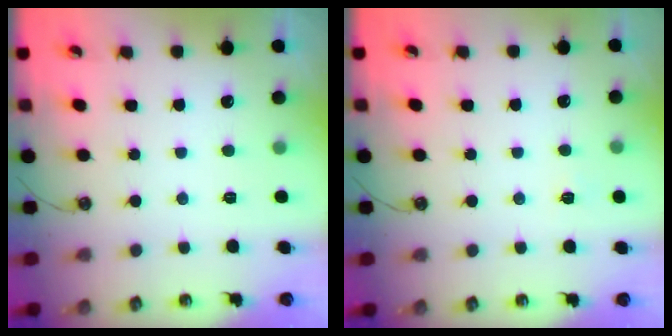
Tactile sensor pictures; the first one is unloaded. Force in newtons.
{"total": 2.7, "press": 2.6, "slide": 0.4}